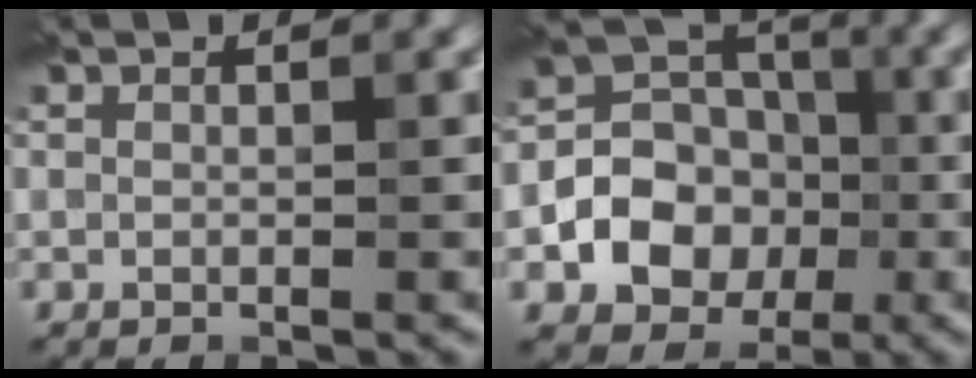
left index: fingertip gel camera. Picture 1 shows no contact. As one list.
[{"total": 7.1, "force": [-1.9, 5.8, 3.6], "torque": [-0.048, -0.002, -0.043]}]